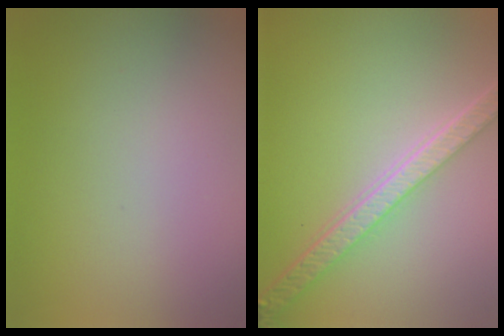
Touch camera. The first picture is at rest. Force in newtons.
{"total": 5.5, "press": 4.0, "slide": 3.8}